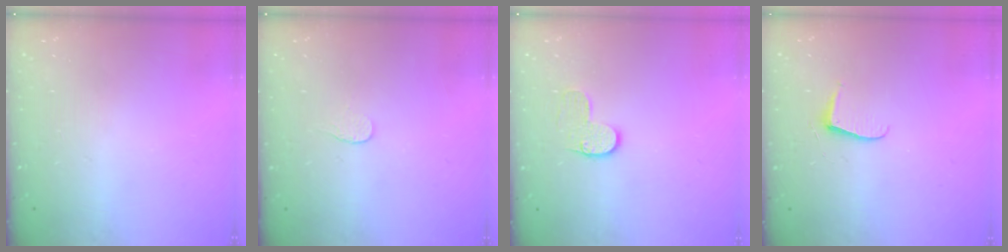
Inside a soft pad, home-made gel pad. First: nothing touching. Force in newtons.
{"total": 3.3, "press": 3.3, "slide": 0.4}
{"total": 6.3, "press": 6.3, "slide": 0.3}
{"total": 5.5, "press": 5.5, "slide": 0.6}